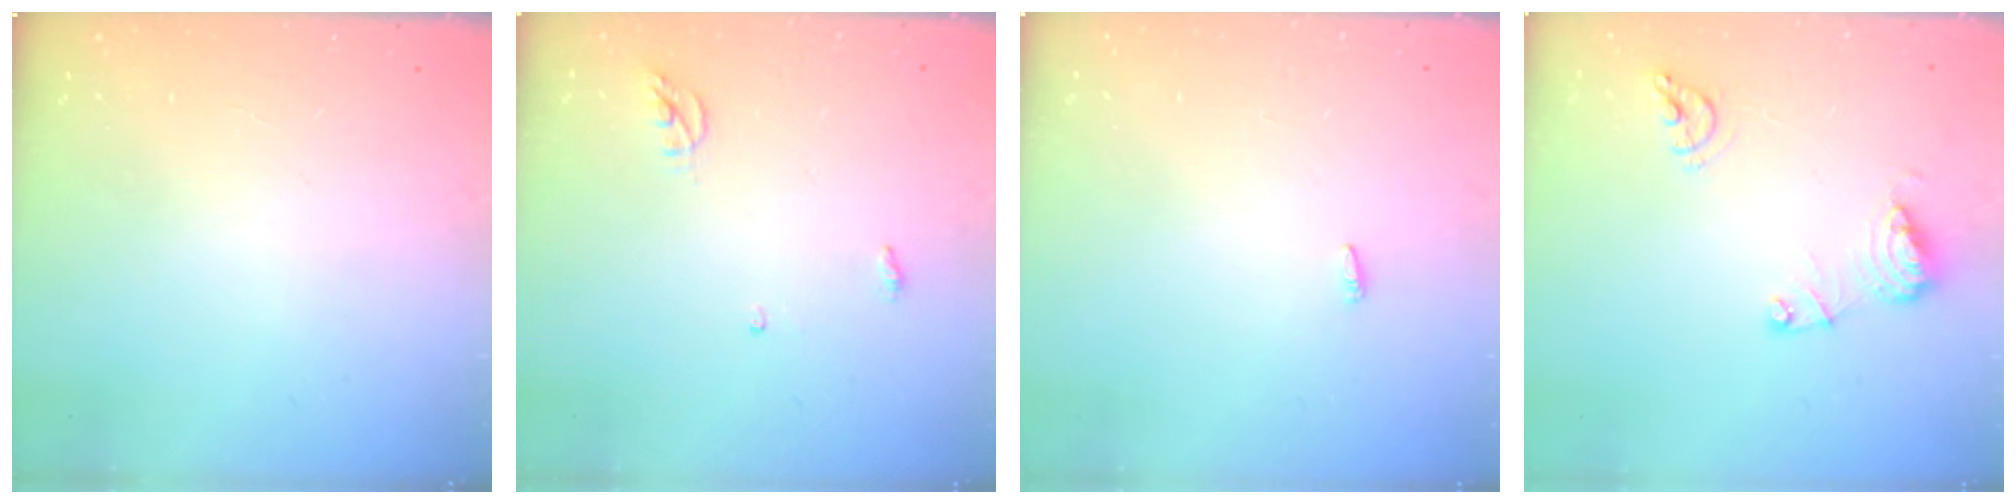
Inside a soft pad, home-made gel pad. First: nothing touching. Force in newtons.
{"total": 3.9, "press": 3.8, "slide": 0.3}
{"total": 2.1, "press": 1.9, "slide": 0.7}
{"total": 10.5, "press": 10.4, "slide": 1.1}